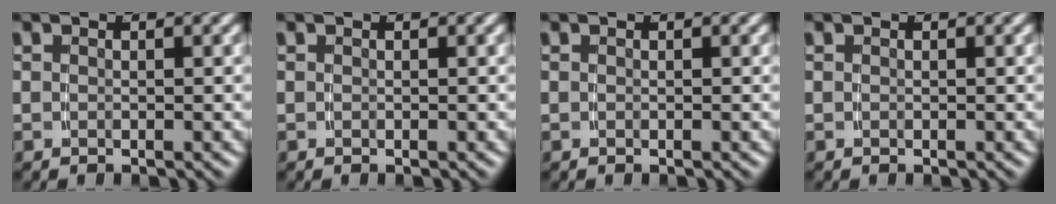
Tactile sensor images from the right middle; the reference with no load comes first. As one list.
[{"total": 0.0}, {"total": 0.0}, {"total": 0.0}]